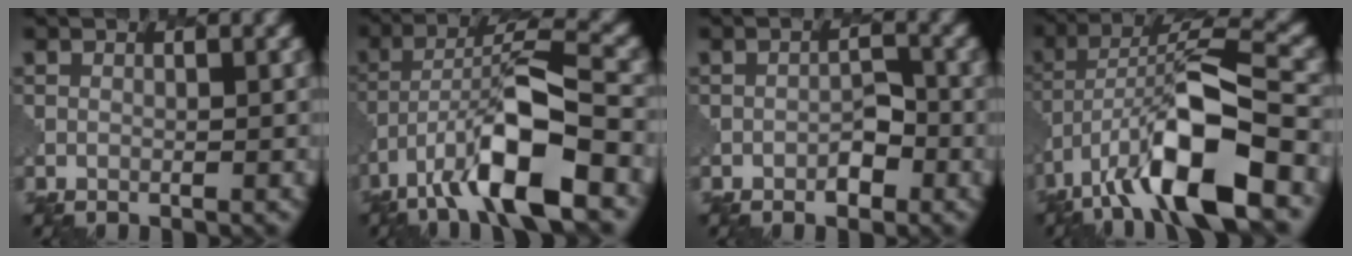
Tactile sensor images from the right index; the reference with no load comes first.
{"total": 10.5, "force": [-5.6, 2.7, 8.4], "torque": [-0.142, 0.014, -0.104]}
{"total": 1.7, "force": [-1.0, 0.9, 1.1], "torque": [-0.011, 0.005, -0.014]}
{"total": 11.7, "force": [-5.7, 3.5, 9.6], "torque": [-0.172, 0.012, -0.100]}